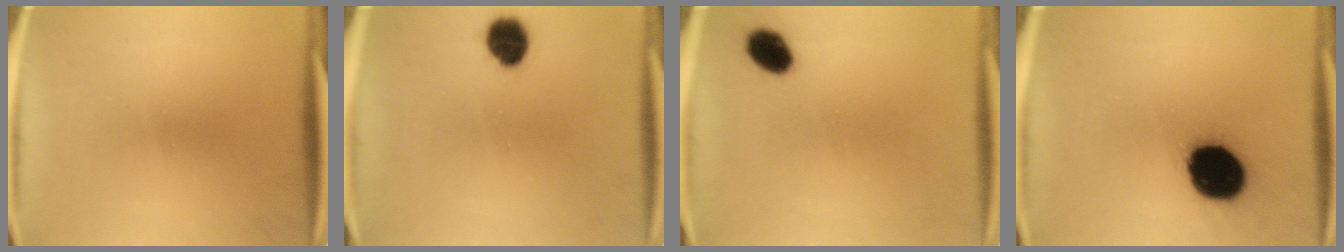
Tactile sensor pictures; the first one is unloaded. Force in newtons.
{"total": 7.0}
{"total": 5.5}
{"total": 18.9}